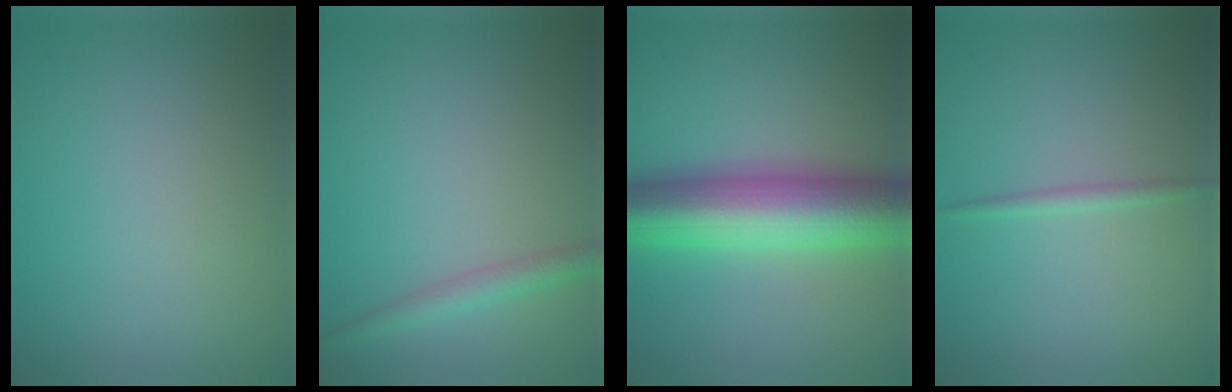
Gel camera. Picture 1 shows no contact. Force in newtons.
{"total": 2.1, "press": 2.1, "slide": 0.1}
{"total": 11.0, "press": 11.0, "slide": 0.0}
{"total": 1.0, "press": 1.0, "slide": 0.0}